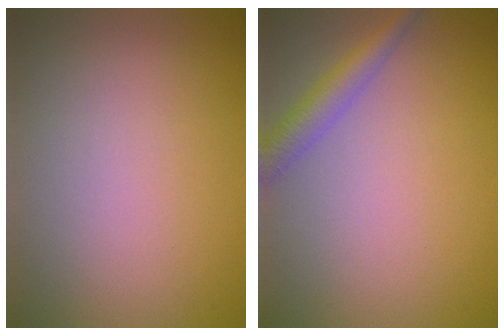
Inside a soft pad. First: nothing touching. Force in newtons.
{"total": 2.8, "press": 2.8, "slide": 0.2}